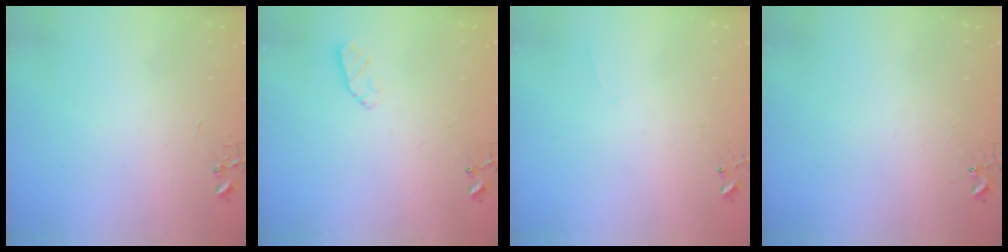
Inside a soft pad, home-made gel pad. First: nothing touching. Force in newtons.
{"total": 4.4, "press": 4.4, "slide": 0.6}
{"total": 3.8, "press": 3.7, "slide": 0.6}
{"total": 2.9, "press": 2.9, "slide": 0.3}